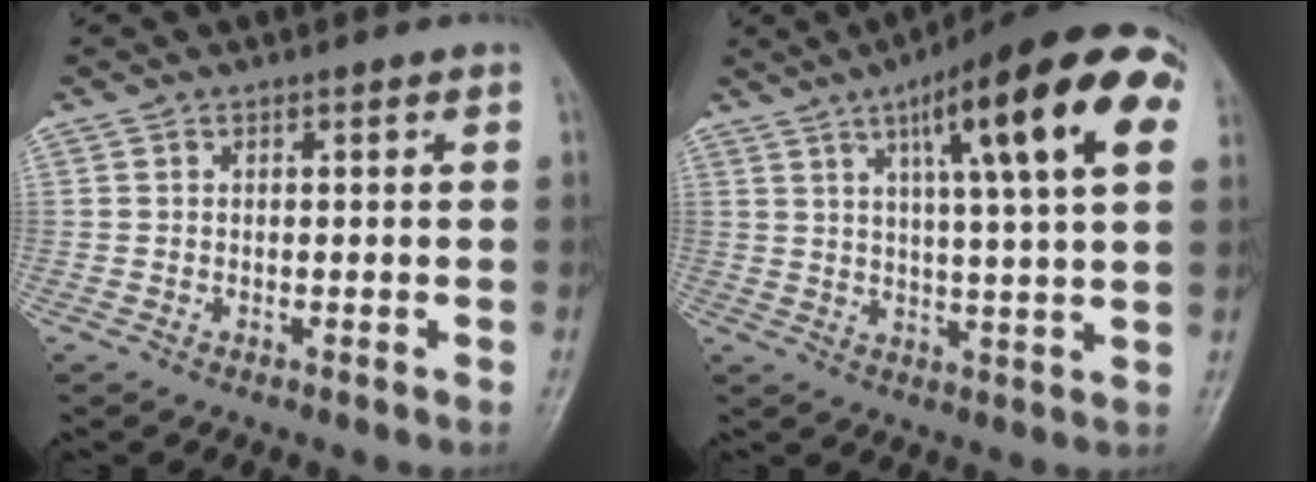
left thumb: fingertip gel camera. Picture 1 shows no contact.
{"total": 21.6, "force": [8.4, 4.5, 19.3], "torque": [-0.266, 0.005, 0.115]}